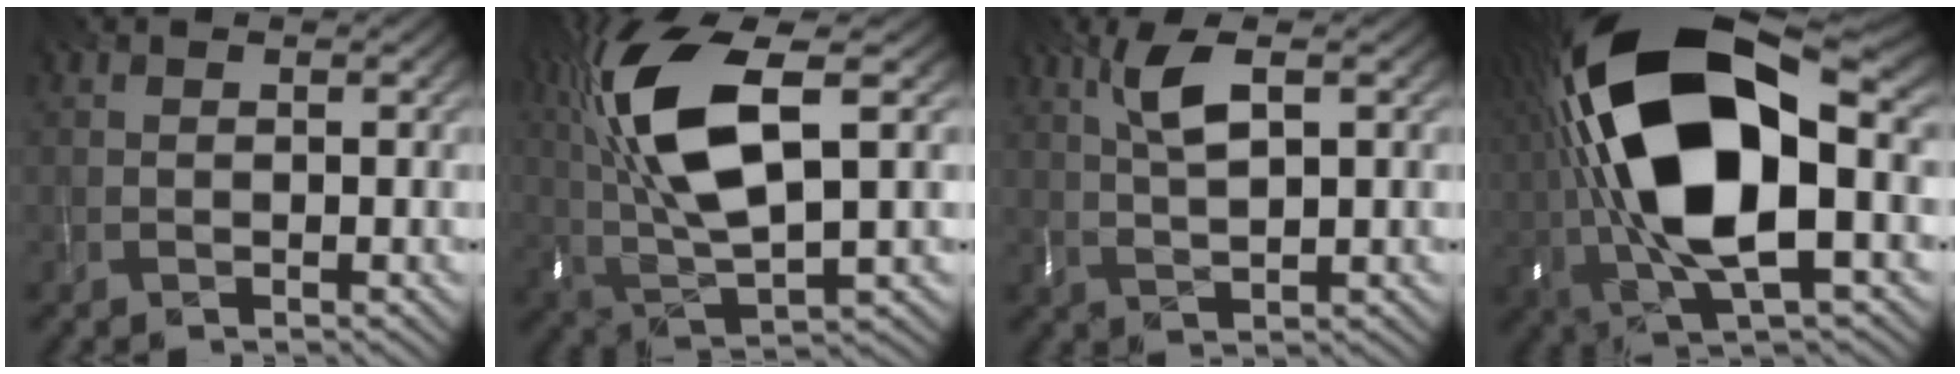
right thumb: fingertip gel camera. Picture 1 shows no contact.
{"total": 14.3, "force": [3.6, 5.1, 12.9], "torque": [-0.286, 0.018, 0.071]}
{"total": 4.9, "force": [1.9, 1.0, 4.4], "torque": [-0.103, 0.004, 0.041]}
{"total": 19.5, "force": [1.0, 9.0, 17.3], "torque": [-0.365, -0.010, 0.020]}